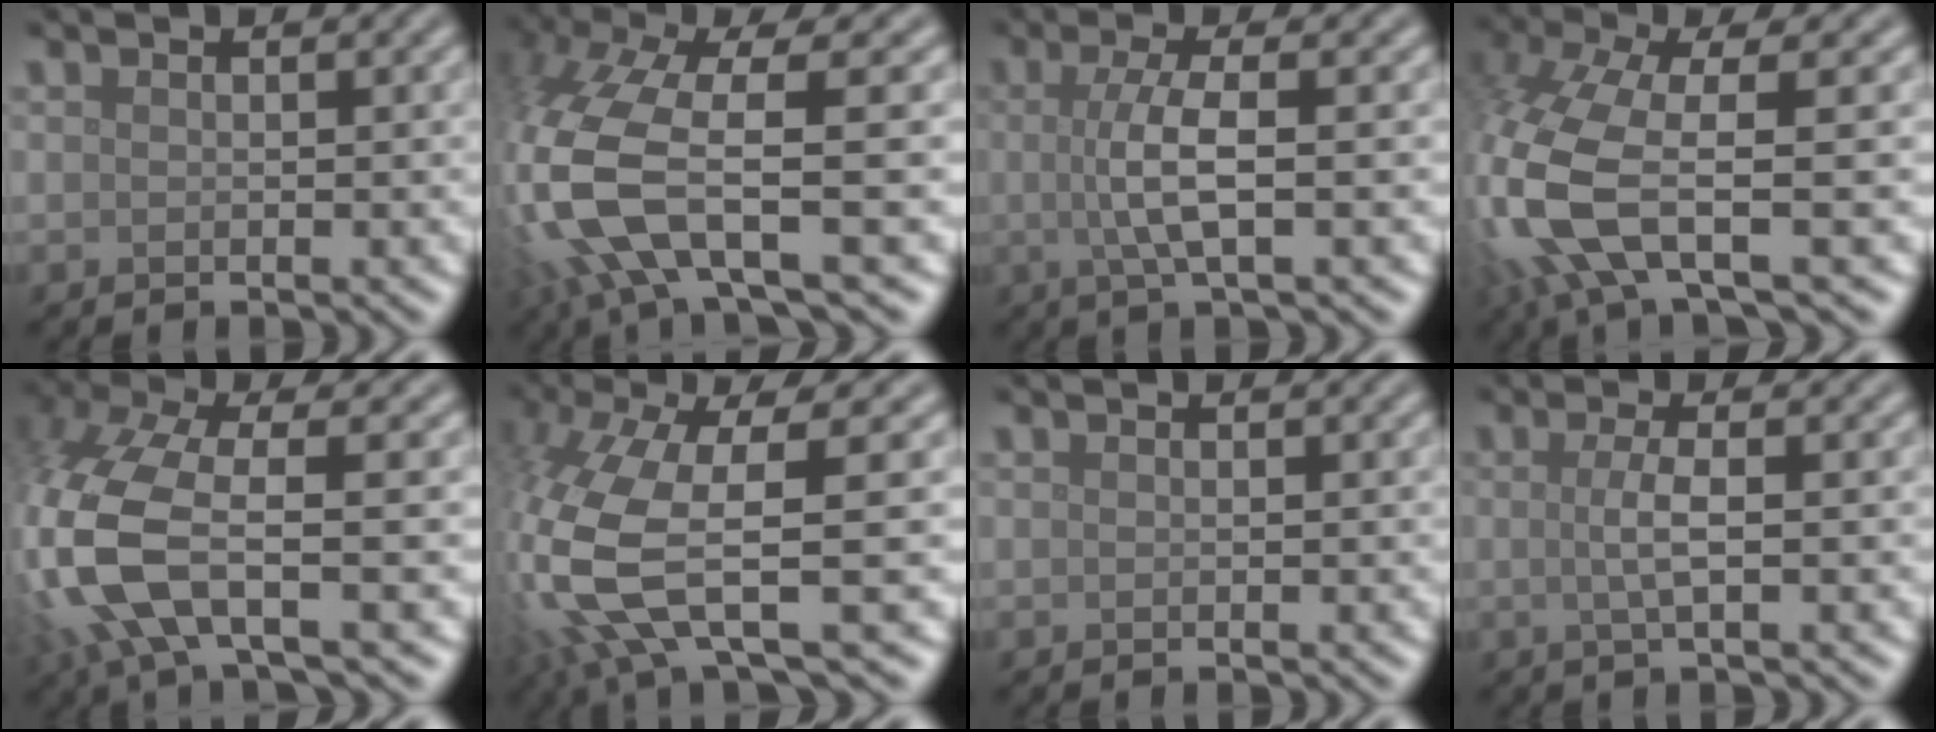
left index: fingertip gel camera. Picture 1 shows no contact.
{"total": 11.5, "force": [-2.5, 4.3, 10.3], "torque": [-0.245, -0.021, -0.044]}
{"total": 4.0, "force": [0.0, 1.0, 3.9], "torque": [-0.071, 0.001, -0.002]}
{"total": 8.8, "force": [-1.6, 3.2, 8.0], "torque": [-0.199, -0.010, -0.035]}
{"total": 9.0, "force": [-1.5, 3.7, 8.1], "torque": [-0.207, -0.003, -0.038]}
{"total": 12.2, "force": [-1.4, 4.4, 11.2], "torque": [-0.272, -0.031, -0.015]}
{"total": 0.0}
{"total": 2.3, "force": [0.0, 0.6, 2.2], "torque": [-0.042, 0.002, -0.004]}